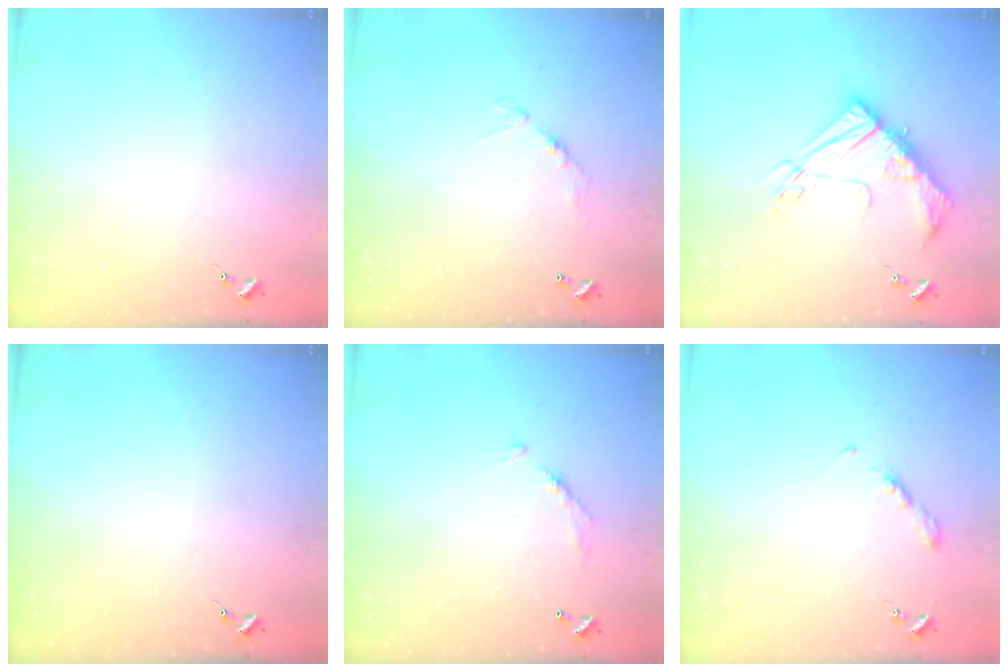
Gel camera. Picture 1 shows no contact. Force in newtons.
{"total": 6.7, "press": 6.7, "slide": 0.5}
{"total": 17.2, "press": 17.1, "slide": 1.6}
{"total": 0.0}
{"total": 6.5, "press": 6.5, "slide": 0.4}
{"total": 3.5, "press": 3.5, "slide": 0.4}